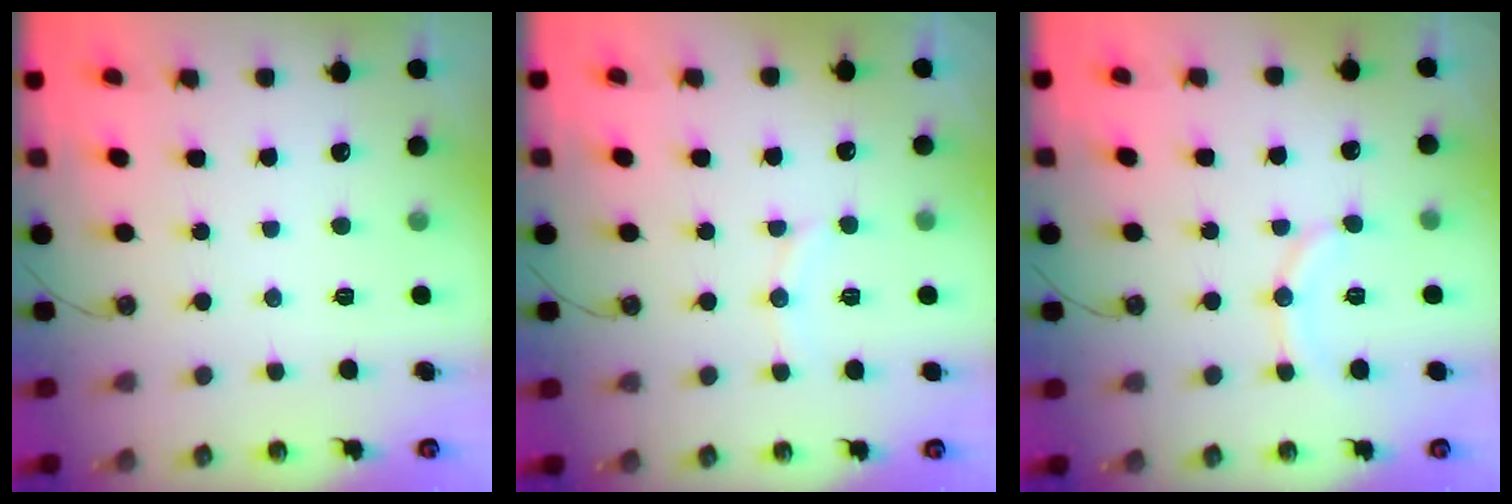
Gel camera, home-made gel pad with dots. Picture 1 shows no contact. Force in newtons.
{"total": 5.9, "press": 5.8, "slide": 1.2}
{"total": 8.4, "press": 8.2, "slide": 1.6}